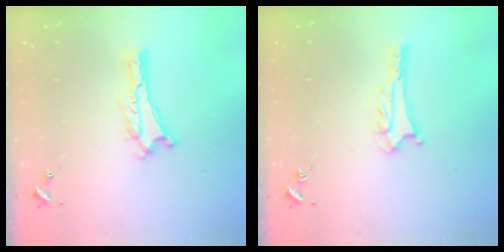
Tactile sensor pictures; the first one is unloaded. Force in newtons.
{"total": 2.8, "press": 2.8, "slide": 0.2}